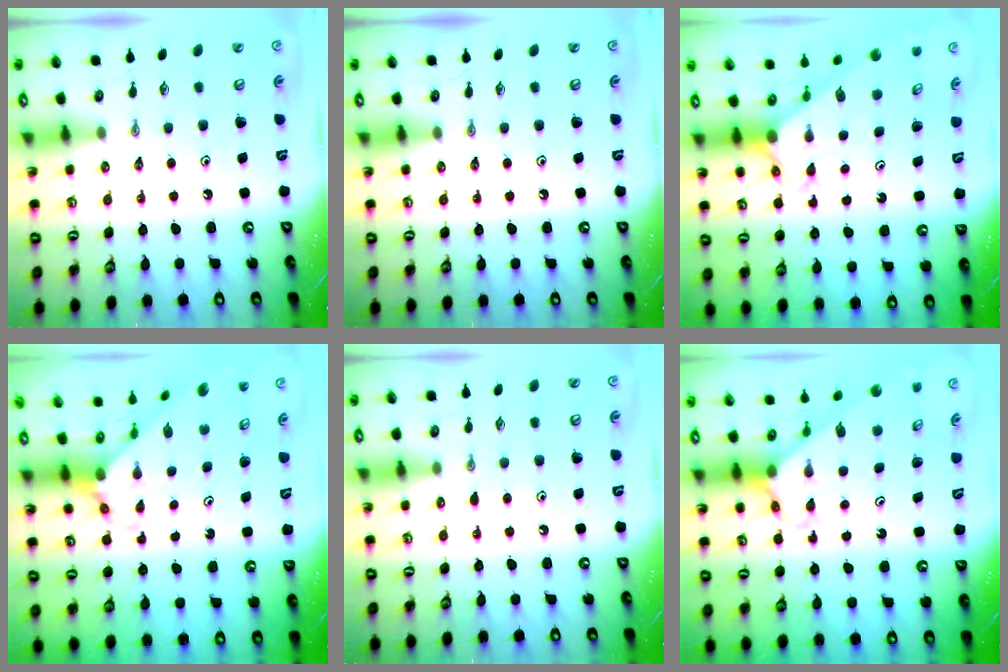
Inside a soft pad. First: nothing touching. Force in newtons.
{"total": 0.0}
{"total": 2.6, "press": 2.6, "slide": 0.2}
{"total": 3.6, "press": 3.6, "slide": 0.3}
{"total": 4.4, "press": 4.4, "slide": 0.6}
{"total": 2.4, "press": 2.4, "slide": 0.1}